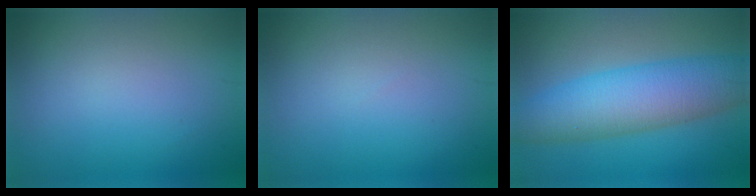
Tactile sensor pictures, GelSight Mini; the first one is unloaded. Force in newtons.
{"total": 0.0}
{"total": 7.9, "press": 7.9, "slide": 0.1}